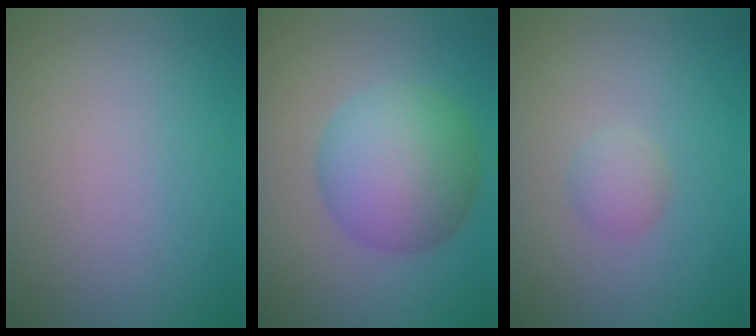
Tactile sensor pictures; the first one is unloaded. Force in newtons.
{"total": 7.3, "press": 7.3, "slide": 0.0}
{"total": 1.4, "press": 1.4, "slide": 0.1}